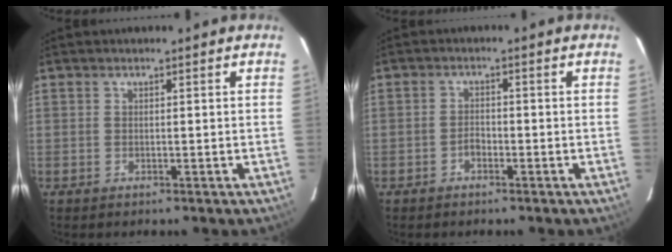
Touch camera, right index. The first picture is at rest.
{"total": 1.7, "force": [-1.2, 1.0, 0.7], "torque": [-0.014, 0.004, -0.021]}